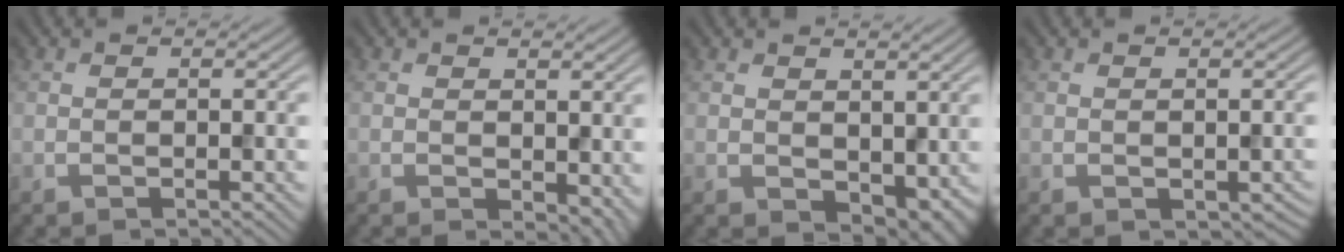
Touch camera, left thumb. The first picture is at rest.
{"total": 3.8, "force": [-0.2, 2.4, 2.9], "torque": [-0.041, -0.016, 0.003]}
{"total": 4.3, "force": [1.0, 2.9, 3.1], "torque": [-0.054, -0.014, 0.024]}
{"total": 1.3, "force": [-0.3, 0.8, 1.0], "torque": [-0.016, -0.008, 0.002]}